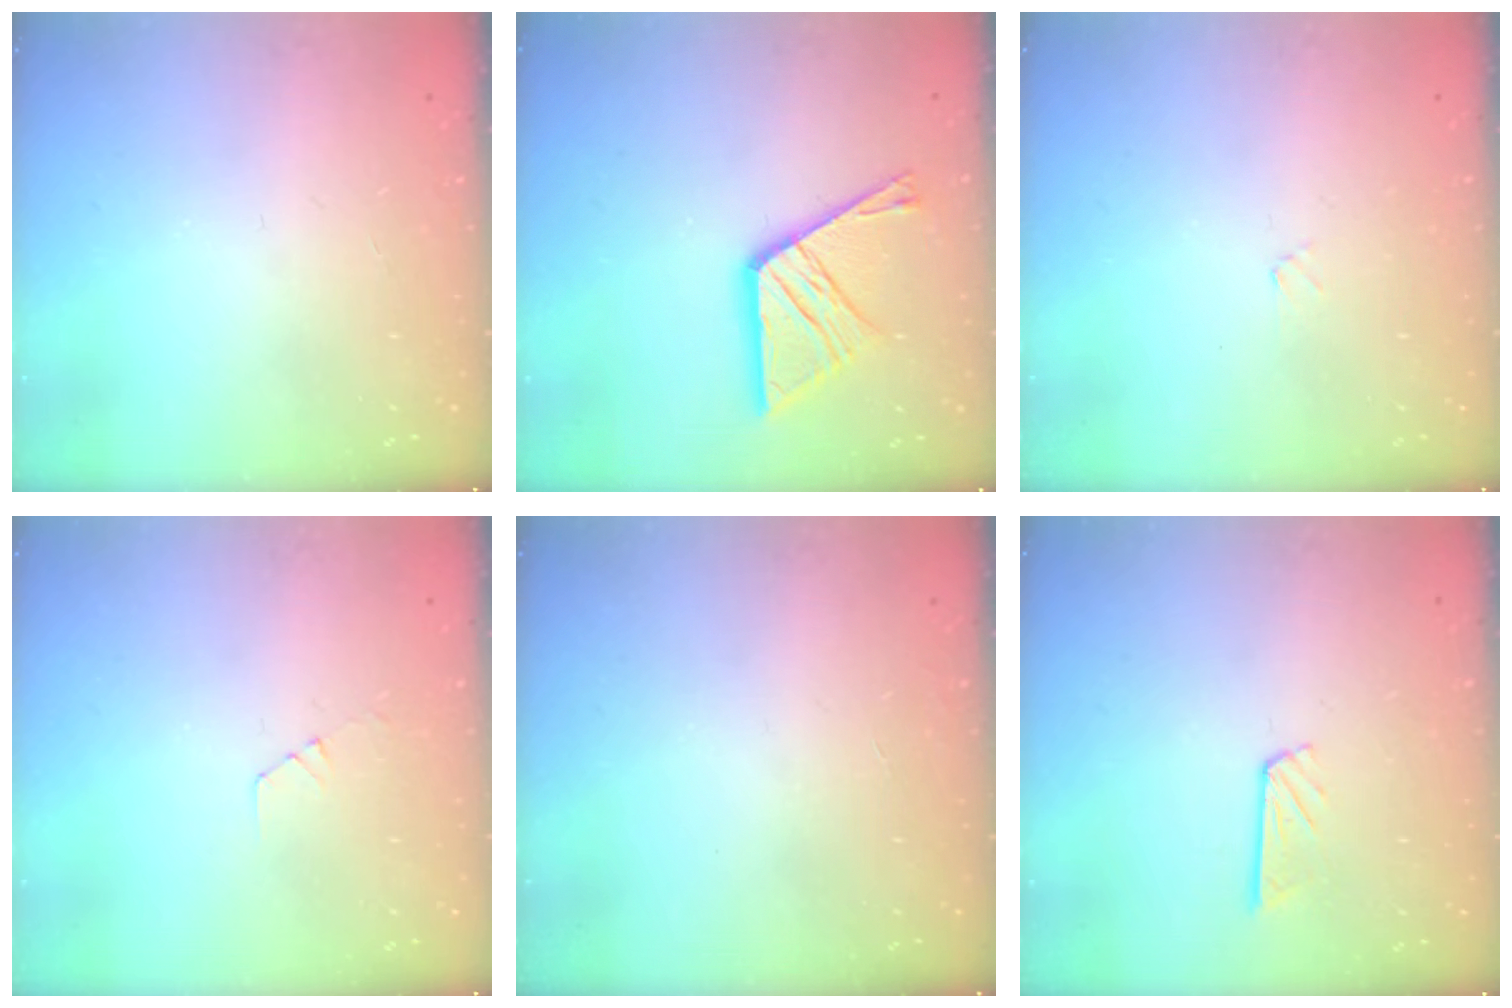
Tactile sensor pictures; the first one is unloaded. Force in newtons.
{"total": 13.9, "press": 13.8, "slide": 1.3}
{"total": 0.9, "press": 0.9, "slide": 0.2}
{"total": 3.3, "press": 3.3, "slide": 0.4}
{"total": 0.0}
{"total": 6.6, "press": 6.6, "slide": 0.2}